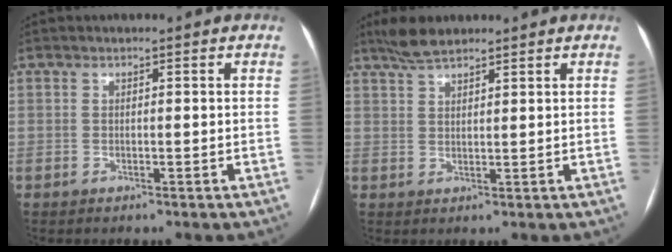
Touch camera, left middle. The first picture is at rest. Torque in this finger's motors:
{"motor_torque": [0.04, -0.02, 0.03, 0.00]}